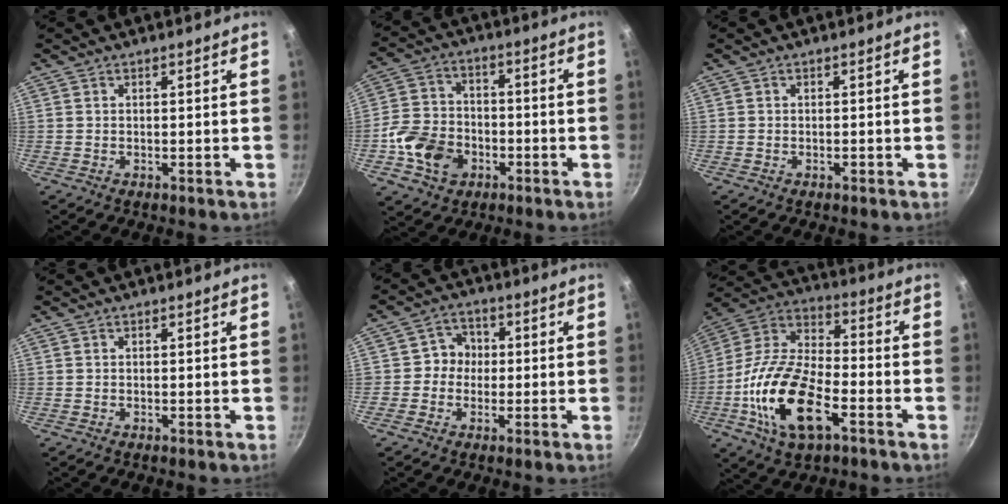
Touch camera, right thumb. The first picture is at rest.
{"total": 11.7, "force": [-4.2, 9.1, 6.1], "torque": [-0.093, 0.029, -0.083]}
{"total": 0.5, "force": [-0.4, 0.3, 0.2], "torque": [-0.001, 0.002, -0.007]}
{"total": 0.0}
{"total": 4.9, "force": [-0.4, 4.7, 1.3], "torque": [0.019, 0.014, -0.018]}
{"total": 20.6, "force": [-7.3, 10.0, 16.5], "torque": [-0.311, 0.033, -0.150]}